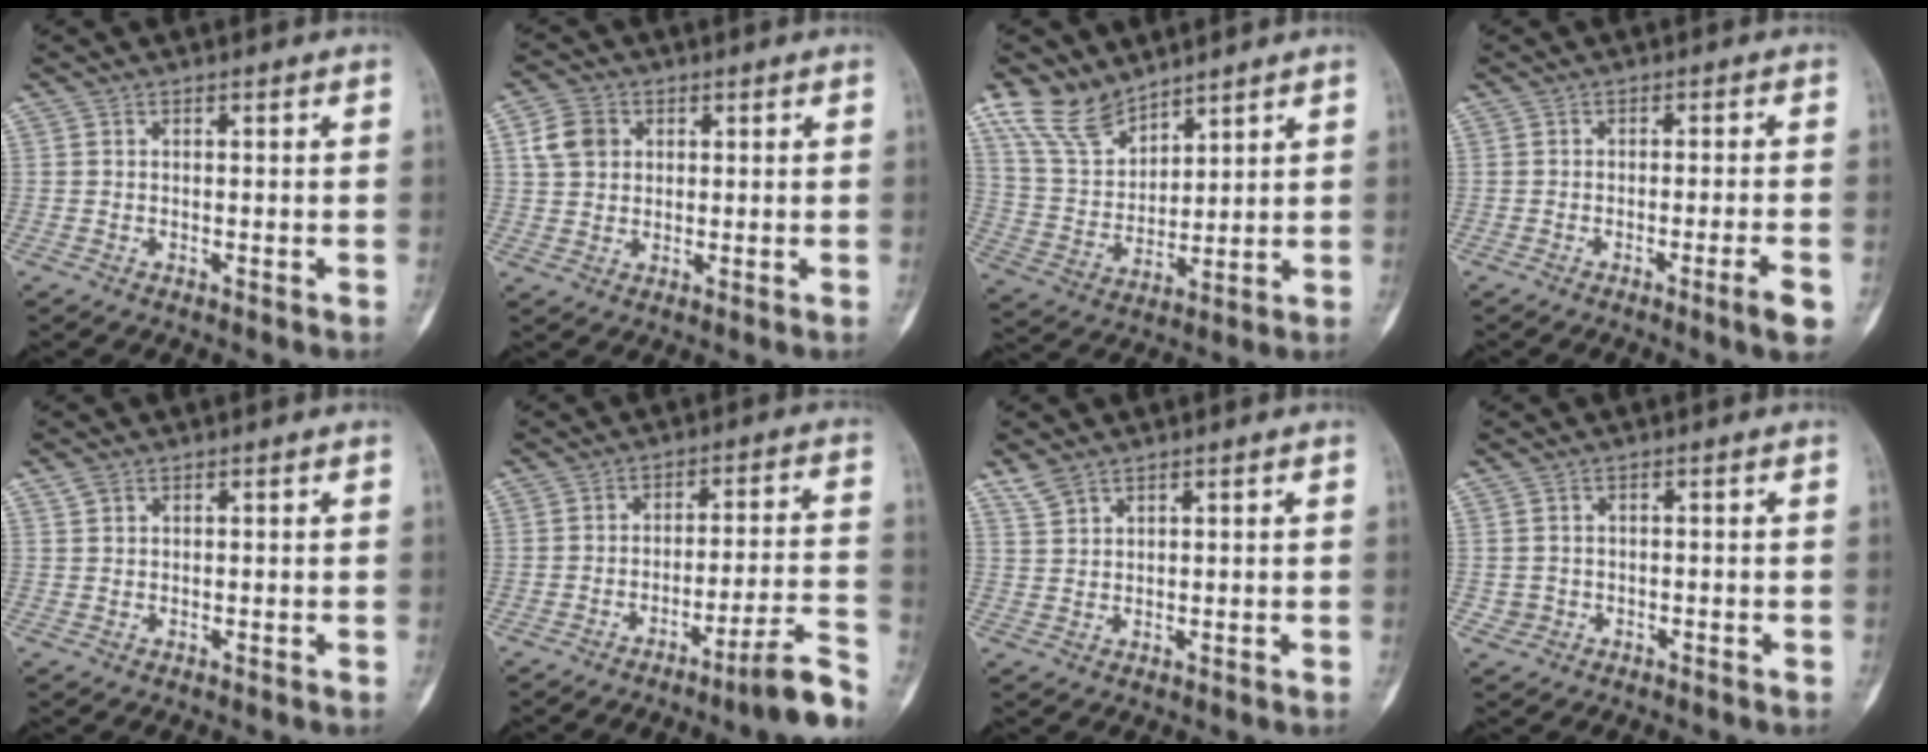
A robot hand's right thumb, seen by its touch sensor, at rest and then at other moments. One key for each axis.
{"total": 5.8, "fx": 1.7, "fy": 4.7, "fz": 2.9, "tx": -0.040, "ty": 0.003, "tz": 0.030}
{"total": 10.6, "fx": 8.5, "fy": 5.0, "fz": 3.6, "tx": -0.063, "ty": -0.042, "tz": 0.186}
{"total": 4.6, "fx": -2.2, "fy": -0.1, "fz": 4.1, "tx": -0.060, "ty": 0.001, "tz": -0.035}
{"total": 1.4, "fx": 0.9, "fy": 0.9, "fz": 0.6, "tx": -0.009, "ty": 0.004, "tz": 0.019}
{"total": 9.8, "fx": -7.1, "fy": 0.0, "fz": 6.7, "tx": -0.086, "ty": 0.058, "tz": -0.104}
{"total": 2.9, "fx": 2.4, "fy": 1.3, "fz": 1.2, "tx": -0.021, "ty": -0.002, "tz": 0.054}
{"total": 1.5, "fx": -0.4, "fy": 1.4, "fz": 0.1, "tx": 0.003, "ty": 0.007, "tz": -0.006}